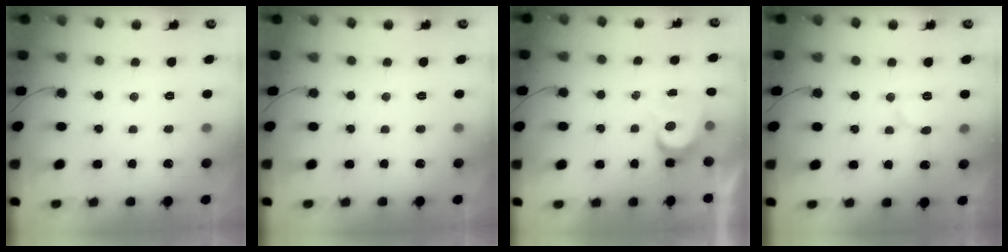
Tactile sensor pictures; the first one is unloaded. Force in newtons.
{"total": 0.0}
{"total": 5.0, "press": 5.0, "slide": 0.5}
{"total": 8.4, "press": 8.4, "slide": 0.9}